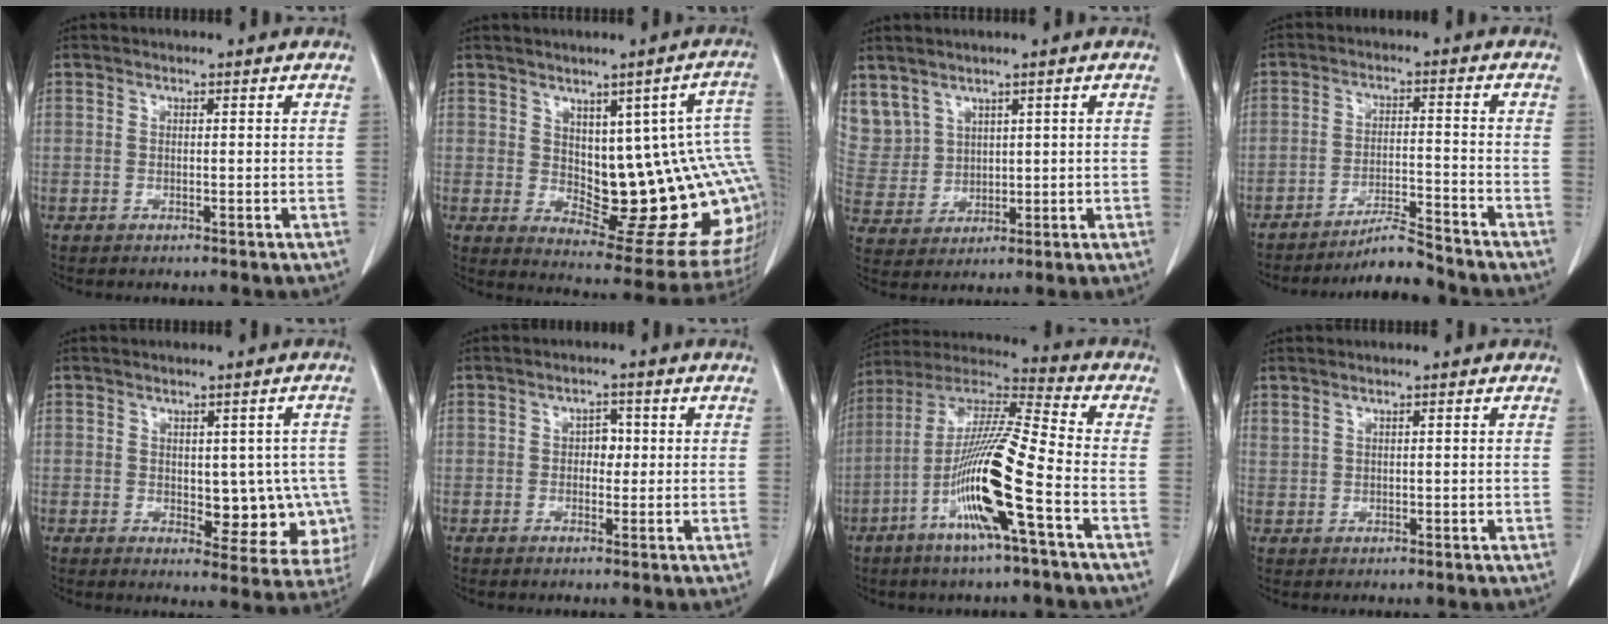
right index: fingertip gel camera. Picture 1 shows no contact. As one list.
[{"total": 18.0, "force": [1.8, 5.8, 16.9], "torque": [-0.163, 0.004, 0.038]}, {"total": 10.1, "force": [5.5, 8.2, 2.2], "torque": [-0.085, 0.030, 0.145]}, {"total": 6.5, "force": [-6.2, -0.9, 1.6], "torque": [-0.026, -0.009, -0.109]}, {"total": 9.5, "force": [-0.9, 5.1, 8.0], "torque": [-0.070, 0.006, 0.002]}, {"total": 2.3, "force": [0.1, 1.6, 1.6], "torque": [-0.018, 0.004, 0.000]}, {"total": 16.1, "force": [-5.8, 0.0, 15.0], "torque": [-0.301, -0.006, -0.117]}, {"total": 1.1, "force": [0.9, 0.5, 0.5], "torque": [-0.012, 0.007, 0.024]}]